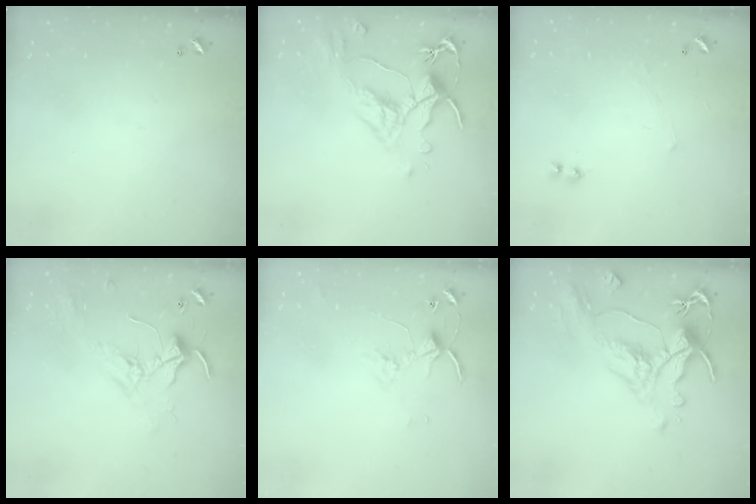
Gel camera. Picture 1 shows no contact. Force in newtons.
{"total": 3.2, "press": 2.9, "slide": 1.4}
{"total": 2.4, "press": 2.3, "slide": 0.5}
{"total": 2.1, "press": 2.1, "slide": 0.5}
{"total": 2.8, "press": 2.8, "slide": 0.4}
{"total": 1.8, "press": 0.9, "slide": 1.5}